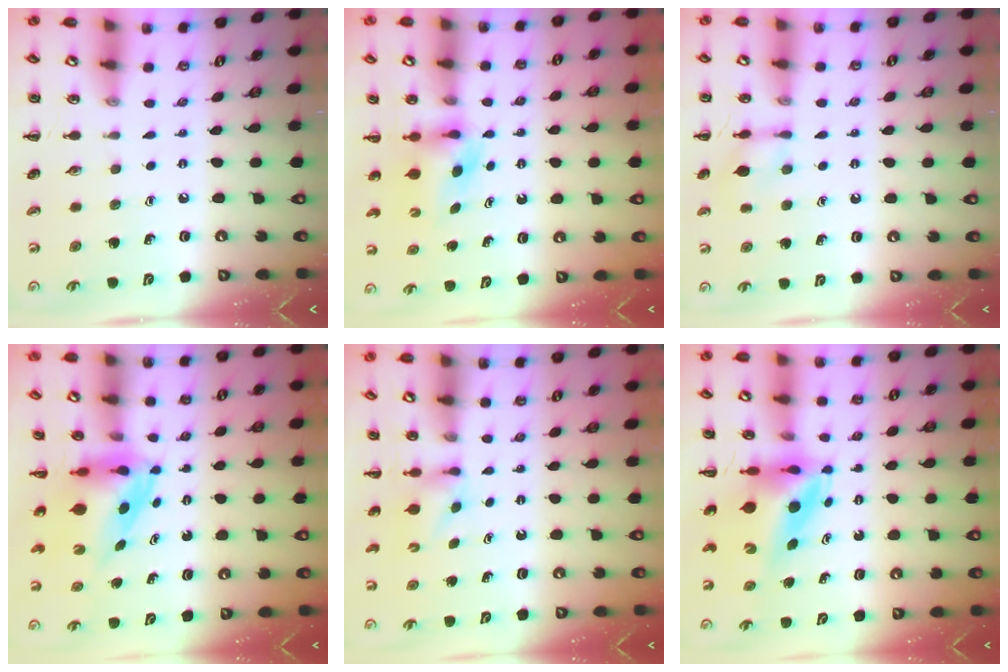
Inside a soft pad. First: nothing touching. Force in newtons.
{"total": 3.5, "press": 3.4, "slide": 0.6}
{"total": 7.9, "press": 7.9, "slide": 0.2}
{"total": 3.8, "press": 3.7, "slide": 0.9}
{"total": 2.5, "press": 2.3, "slide": 0.9}
{"total": 6.2, "press": 6.0, "slide": 1.4}